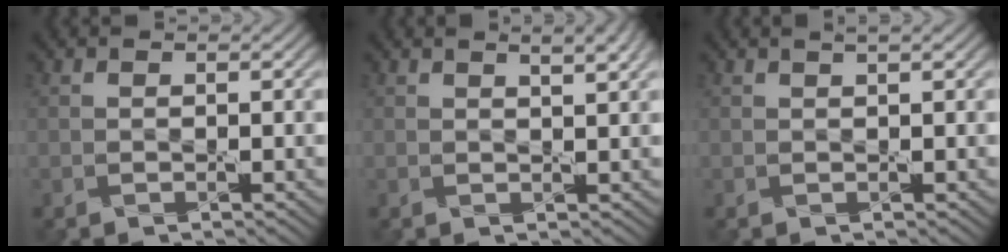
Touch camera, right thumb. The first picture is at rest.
{"total": 3.3, "force": [2.0, 0.8, 2.5], "torque": [-0.033, 0.004, 0.023]}
{"total": 1.4, "force": [0.9, 0.2, 1.0], "torque": [-0.019, 0.004, 0.007]}